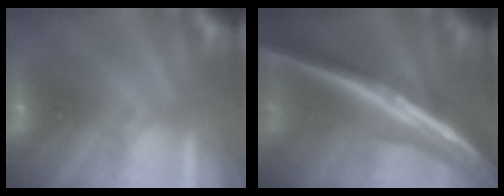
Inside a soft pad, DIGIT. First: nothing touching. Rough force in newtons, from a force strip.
{"total": 6.9}